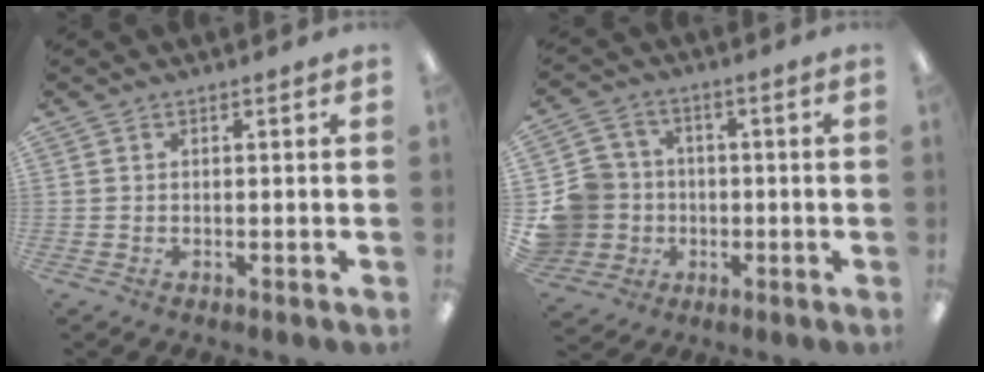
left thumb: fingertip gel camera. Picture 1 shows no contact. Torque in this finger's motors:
{"motor_torque": [-0.22, 0.75, -0.29, 0.28, 0.05]}